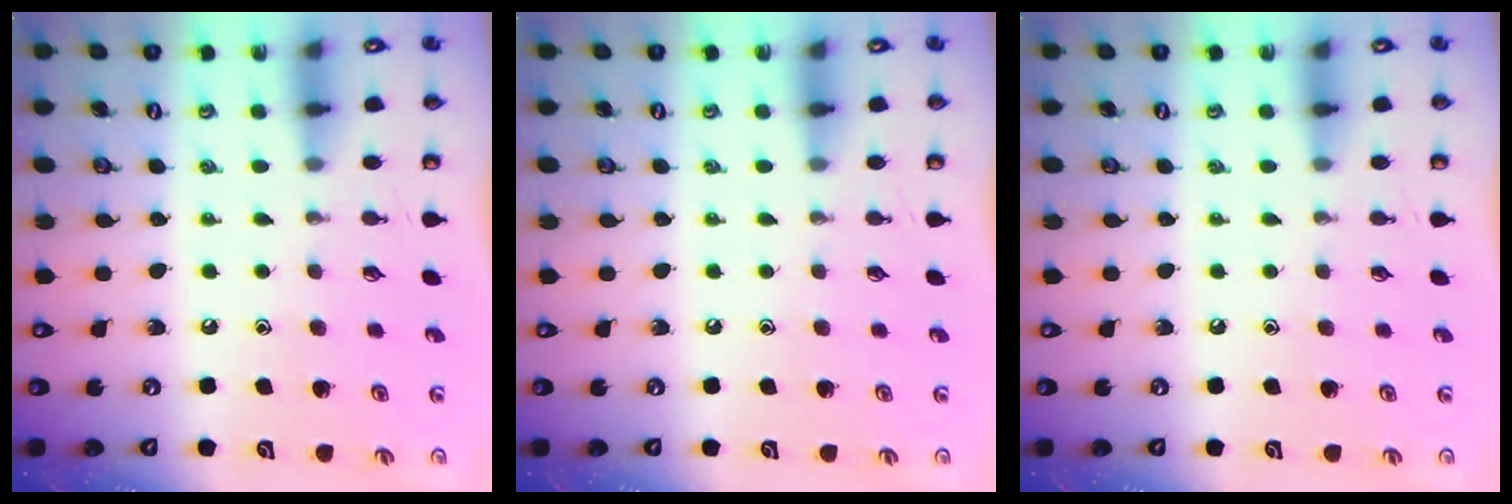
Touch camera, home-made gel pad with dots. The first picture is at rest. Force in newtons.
{"total": 0.0}
{"total": 0.0}